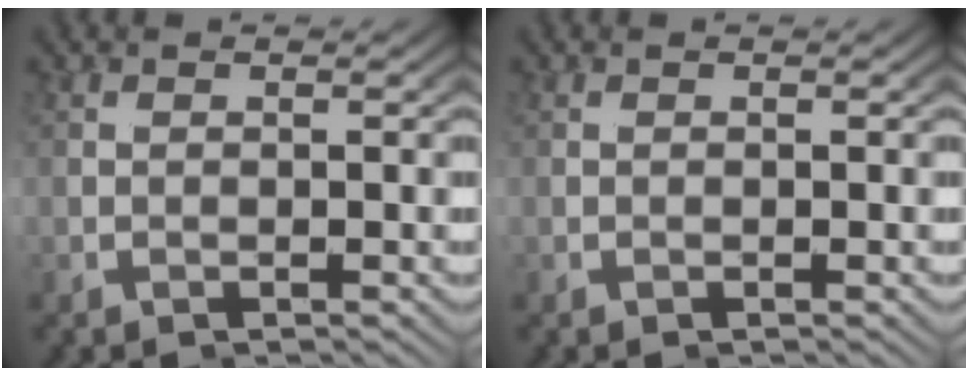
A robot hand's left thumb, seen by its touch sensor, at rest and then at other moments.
{"total": 0.0}